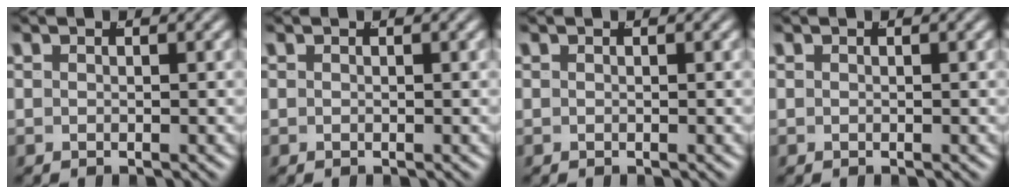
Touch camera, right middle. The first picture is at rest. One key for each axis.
{"total": 0.0}
{"total": 0.0}
{"total": 0.0}